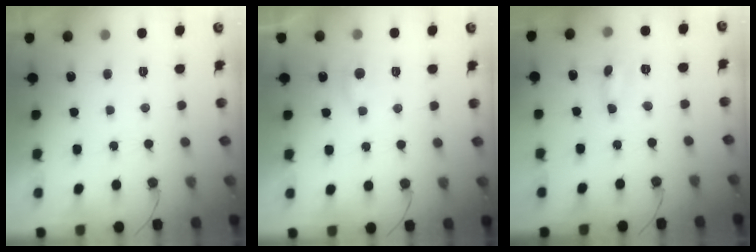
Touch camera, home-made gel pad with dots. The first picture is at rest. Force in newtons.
{"total": 3.1, "press": 3.0, "slide": 0.4}
{"total": 0.0}